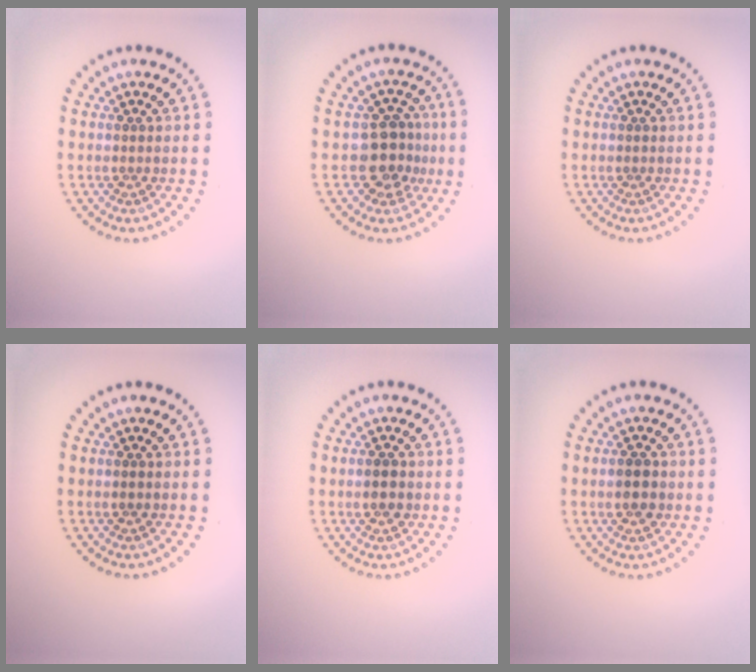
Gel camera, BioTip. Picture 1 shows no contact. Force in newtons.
{"total": 3.7, "press": 3.3, "slide": 1.7}
{"total": 0.0}
{"total": 0.7, "press": 0.7, "slide": 0.2}
{"total": 2.0, "press": 2.0, "slide": 0.2}
{"total": 2.0, "press": 1.9, "slide": 0.2}